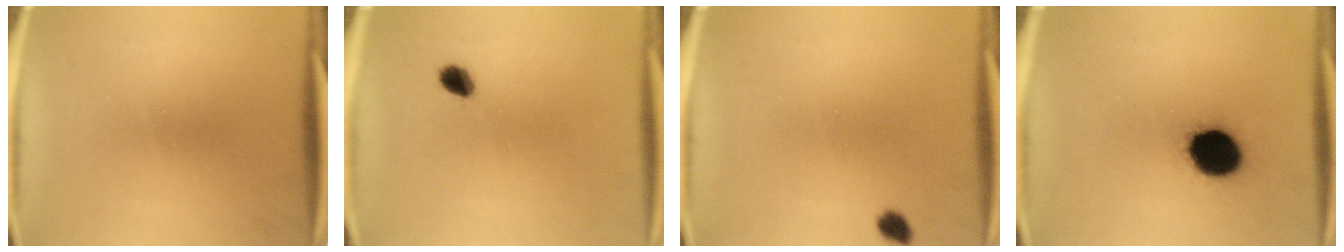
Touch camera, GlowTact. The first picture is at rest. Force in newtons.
{"total": 2.9}
{"total": 1.9}
{"total": 15.2}